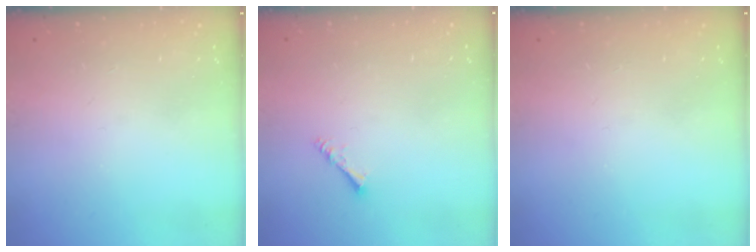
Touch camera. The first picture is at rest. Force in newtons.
{"total": 1.6, "press": 1.5, "slide": 0.3}
{"total": 0.0}